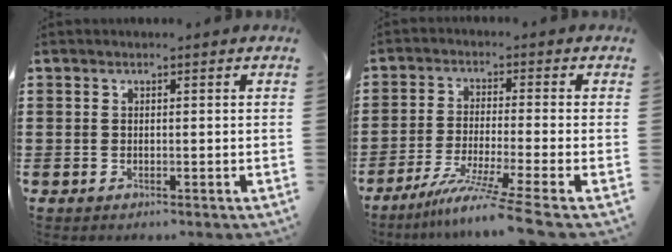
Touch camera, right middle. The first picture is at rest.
{"total": 7.0, "force": [-5.4, -1.1, 4.3], "torque": [-0.089, -0.026, -0.107]}